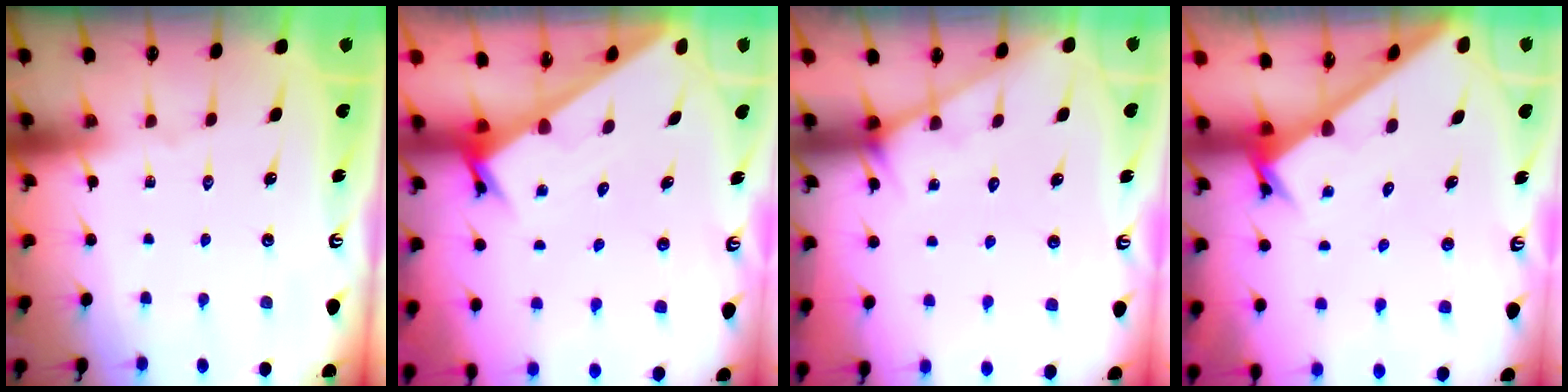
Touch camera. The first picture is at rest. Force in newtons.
{"total": 2.3, "press": 2.3, "slide": 0.1}
{"total": 4.4, "press": 4.4, "slide": 0.3}
{"total": 2.6, "press": 2.6, "slide": 0.2}